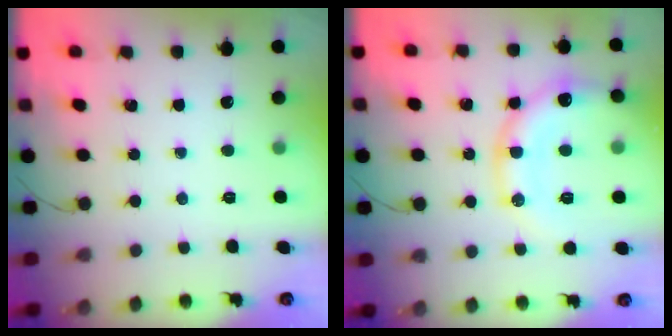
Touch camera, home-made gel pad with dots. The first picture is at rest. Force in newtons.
{"total": 14.8, "press": 14.6, "slide": 2.0}